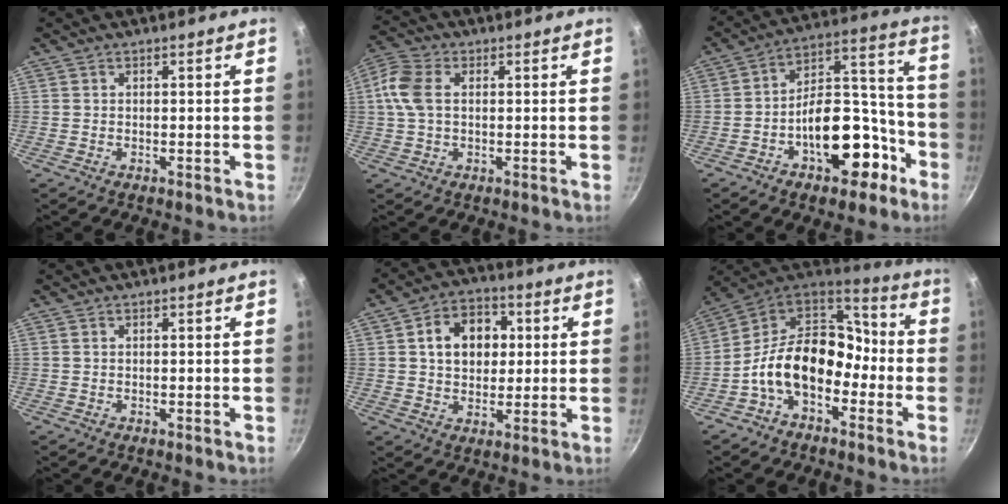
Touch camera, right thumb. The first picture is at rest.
{"total": 7.8, "force": [1.1, 5.0, 5.9], "torque": [-0.129, 0.016, 0.011]}
{"total": 18.5, "force": [-7.9, 10.5, 13.0], "torque": [-0.141, 0.093, -0.111]}
{"total": 0.0}
{"total": 11.1, "force": [2.2, 8.4, 6.9], "torque": [-0.077, 0.011, 0.028]}
{"total": 16.9, "force": [-4.9, 11.4, 11.5], "torque": [-0.161, 0.070, -0.111]}